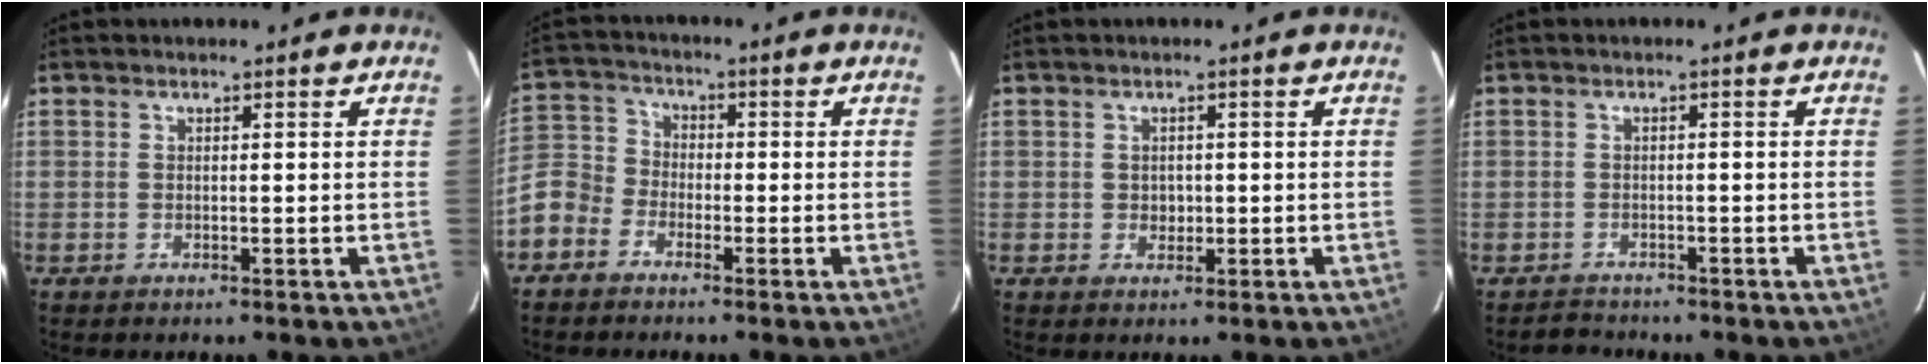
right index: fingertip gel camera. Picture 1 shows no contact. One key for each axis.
{"total": 7.8, "fx": -4.3, "fy": 6.1, "fz": 2.4, "tx": -0.055, "ty": 0.023, "tz": -0.102}
{"total": 1.6, "fx": 0.0, "fy": 1.5, "fz": 0.6, "tx": -0.008, "ty": 0.002, "tz": 0.002}
{"total": 2.5, "fx": -2.1, "fy": 1.3, "fz": -0.4, "tx": 0.001, "ty": 0.012, "tz": -0.037}